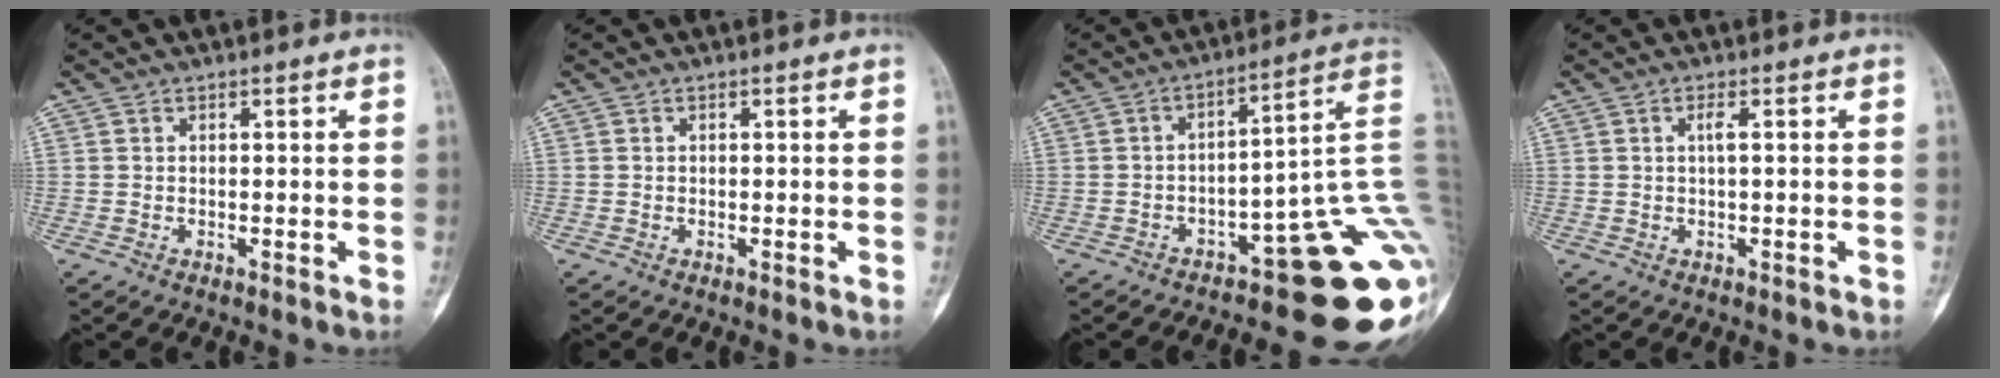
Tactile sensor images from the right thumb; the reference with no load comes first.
{"total": 0.0}
{"total": 19.6, "force": [-8.5, 6.3, 16.6], "torque": [-0.113, 0.092, -0.104]}
{"total": 1.8, "force": [0.1, 0.3, 1.8], "torque": [-0.035, 0.003, 0.002]}